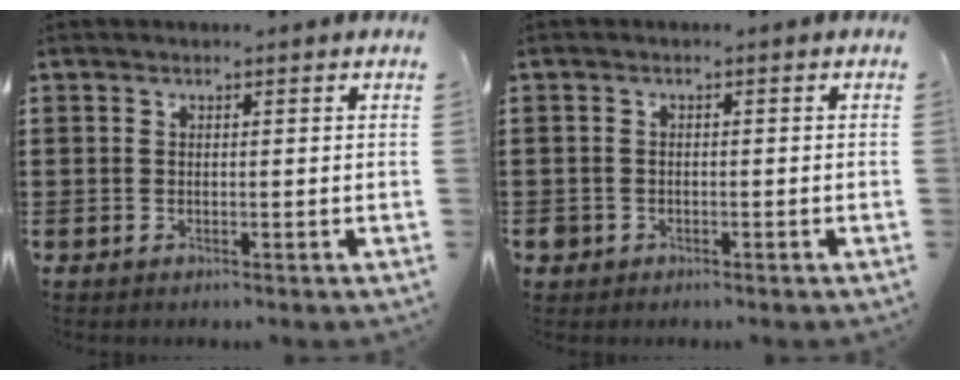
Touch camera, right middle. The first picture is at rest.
{"total": 1.2, "force": [-0.7, 0.9, 0.1], "torque": [-0.006, 0.003, -0.018]}